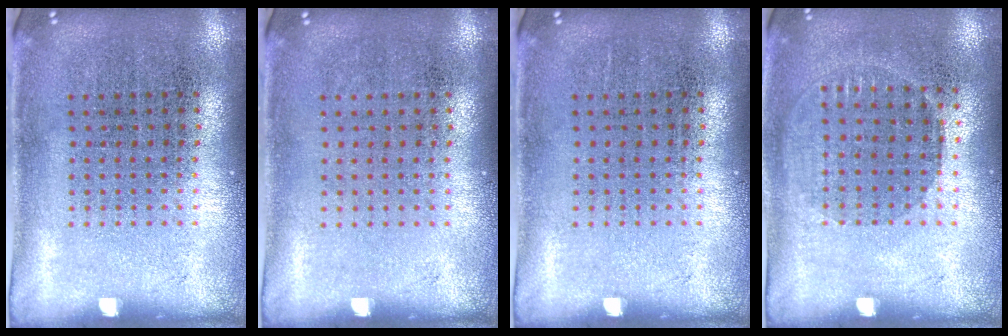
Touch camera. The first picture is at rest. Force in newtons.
{"total": 0.0}
{"total": 0.0}
{"total": 0.8, "press": 0.8, "slide": 0.4}